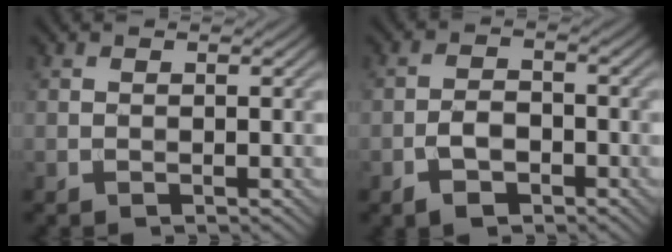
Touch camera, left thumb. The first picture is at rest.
{"total": 3.6, "force": [-2.0, 2.0, 2.2], "torque": [-0.036, 0.002, -0.041]}